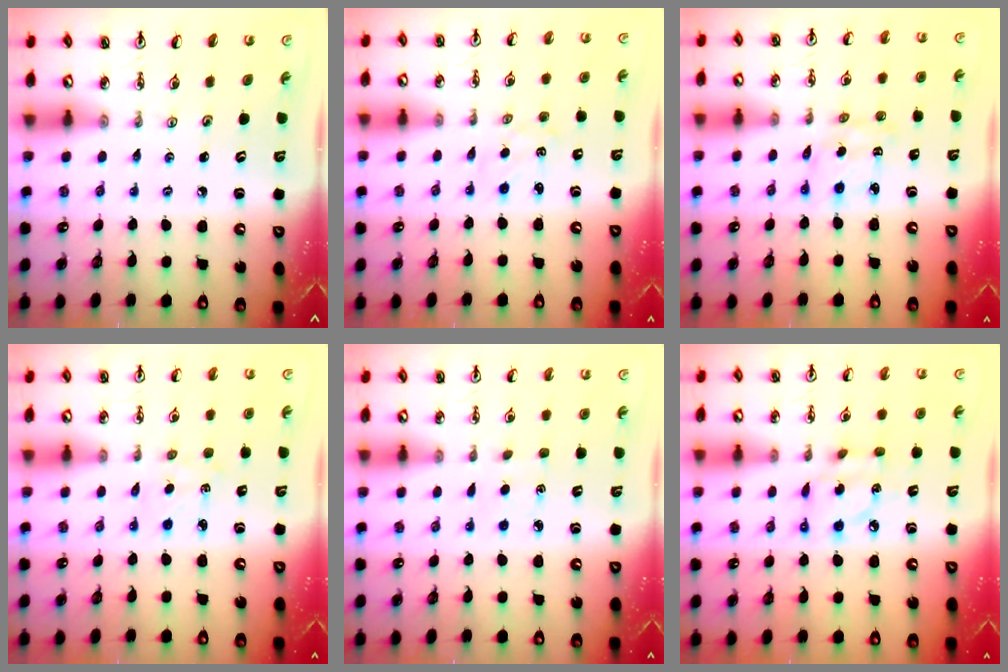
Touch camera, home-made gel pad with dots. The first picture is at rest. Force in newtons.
{"total": 1.6, "press": 1.5, "slide": 0.3}
{"total": 2.9, "press": 2.9, "slide": 0.4}
{"total": 2.3, "press": 2.3, "slide": 0.2}
{"total": 1.5, "press": 1.5, "slide": 0.2}
{"total": 7.0, "press": 7.0, "slide": 0.4}